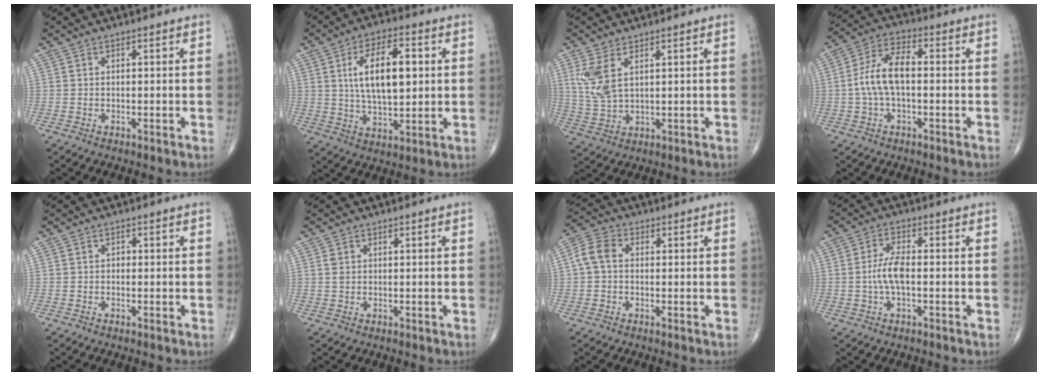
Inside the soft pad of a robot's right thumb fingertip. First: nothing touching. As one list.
[{"total": 14.0, "force": [2.6, 6.6, 12.1], "torque": [-0.190, -0.003, 0.048]}, {"total": 6.6, "force": [2.6, 3.0, 5.3], "torque": [-0.122, -0.009, 0.063]}, {"total": 9.5, "force": [-0.4, 4.7, 8.2], "torque": [-0.168, 0.030, -0.014]}, {"total": 0.6, "force": [-0.1, 0.5, 0.3], "torque": [-0.001, 0.002, -0.007]}, {"total": 1.3, "force": [0.2, 1.0, 0.7], "torque": [-0.012, -0.001, 0.006]}, {"total": 5.3, "force": [0.2, 3.9, 3.7], "torque": [-0.075, 0.017, -0.004]}, {"total": 5.4, "force": [-0.7, 2.0, 4.9], "torque": [-0.108, 0.013, -0.017]}]